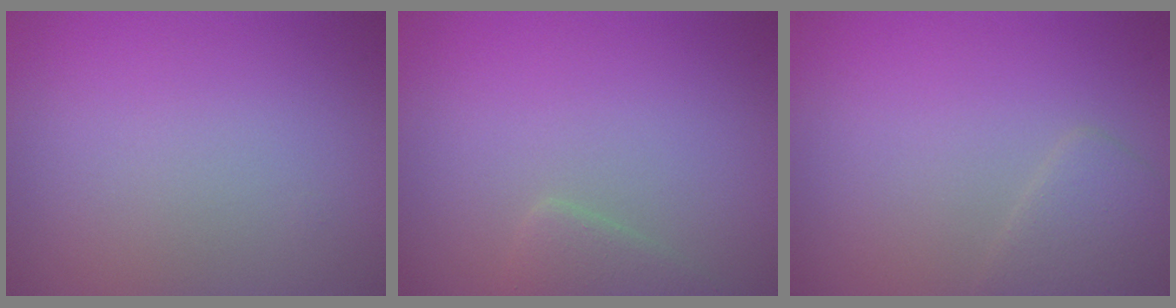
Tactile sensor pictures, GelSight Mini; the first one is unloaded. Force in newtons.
{"total": 1.7, "press": 1.7, "slide": 0.1}
{"total": 2.0, "press": 2.0, "slide": 0.1}